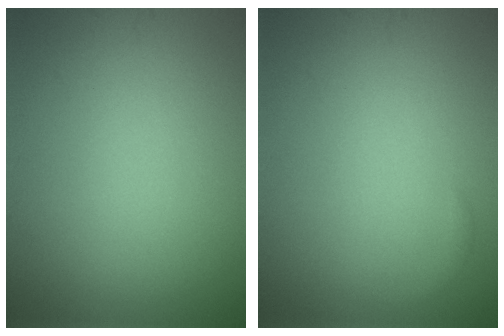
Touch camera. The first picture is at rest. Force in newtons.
{"total": 0.6, "press": 0.6, "slide": 0.1}